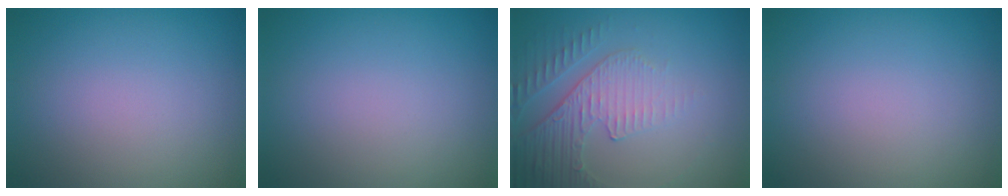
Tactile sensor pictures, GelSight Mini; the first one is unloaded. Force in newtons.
{"total": 0.0}
{"total": 4.0, "press": 3.5, "slide": 1.8}
{"total": 0.0}